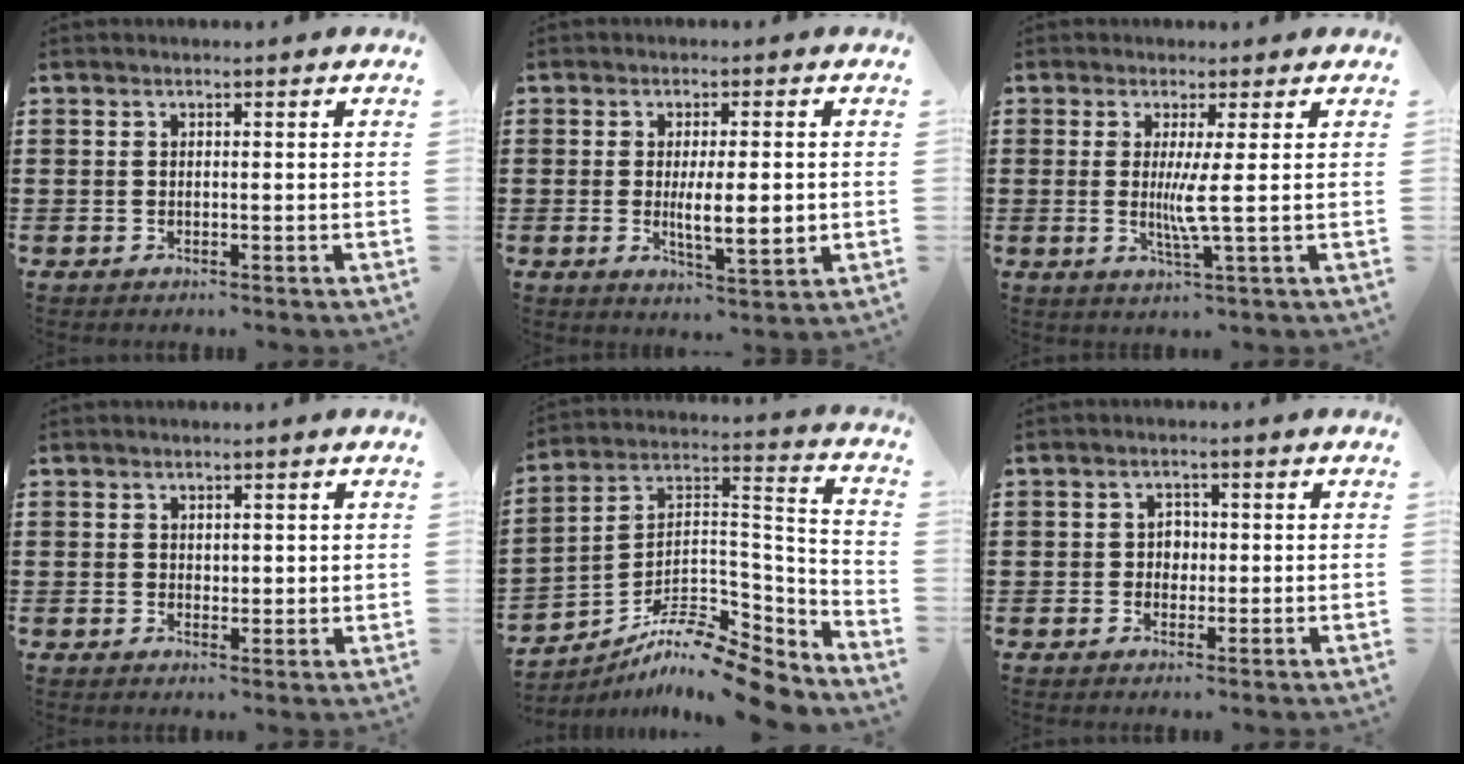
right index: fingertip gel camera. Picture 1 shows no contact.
{"total": 6.2, "force": [-0.4, 1.6, 6.0], "torque": [-0.088, -0.006, -0.010]}
{"total": 4.5, "force": [0.2, -0.5, 4.5], "torque": [-0.081, -0.011, 0.000]}
{"total": 1.7, "force": [1.1, 1.2, 0.5], "torque": [-0.006, 0.005, 0.018]}
{"total": 10.0, "force": [-8.7, 2.5, 4.2], "torque": [-0.075, 0.014, -0.172]}
{"total": 2.0, "force": [-0.2, 1.8, 0.9], "torque": [-0.022, 0.008, -0.006]}